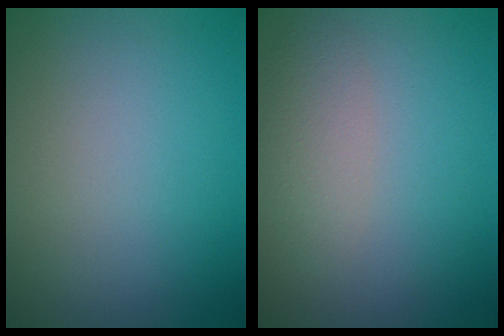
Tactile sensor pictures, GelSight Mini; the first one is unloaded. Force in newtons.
{"total": 2.1, "press": 2.1, "slide": 0.1}